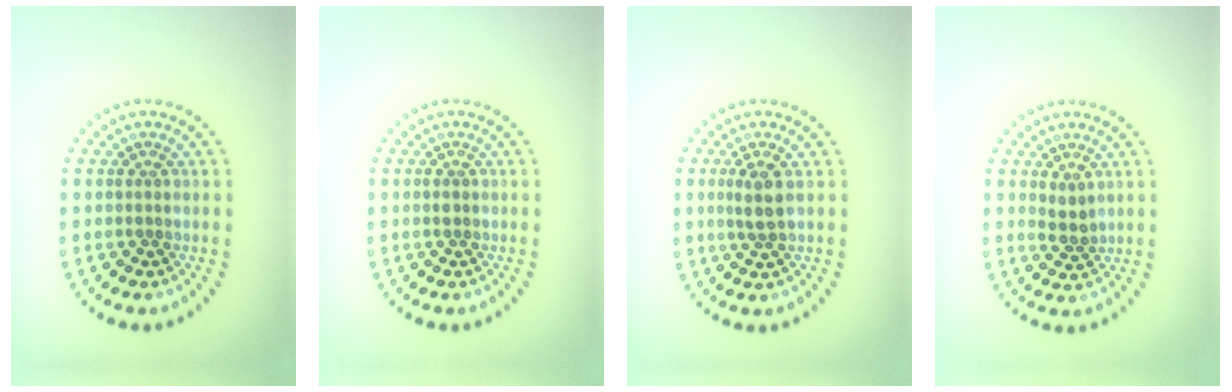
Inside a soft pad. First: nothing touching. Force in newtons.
{"total": 0.7, "press": 0.7, "slide": 0.1}
{"total": 2.0, "press": 1.8, "slide": 0.8}
{"total": 1.5, "press": 1.3, "slide": 0.8}